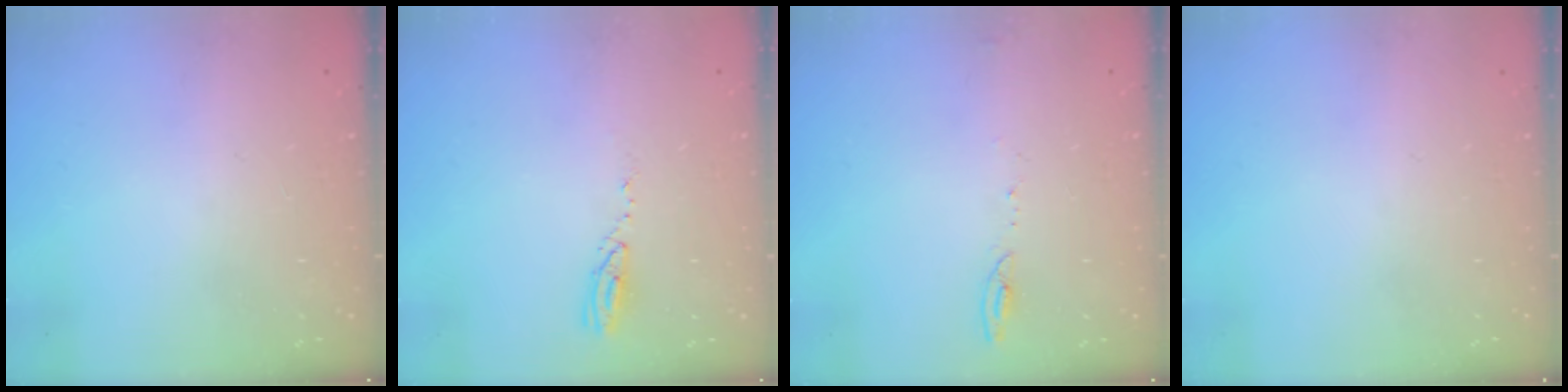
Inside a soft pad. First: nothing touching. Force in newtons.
{"total": 3.6, "press": 3.6, "slide": 0.2}
{"total": 4.9, "press": 4.9, "slide": 0.5}
{"total": 0.0}